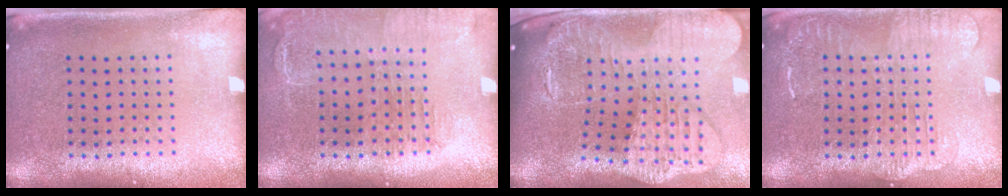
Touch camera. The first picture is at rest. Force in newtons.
{"total": 1.6, "press": 1.6, "slide": 0.4}
{"total": 4.4, "press": 3.3, "slide": 2.8}
{"total": 2.8, "press": 2.7, "slide": 0.4}